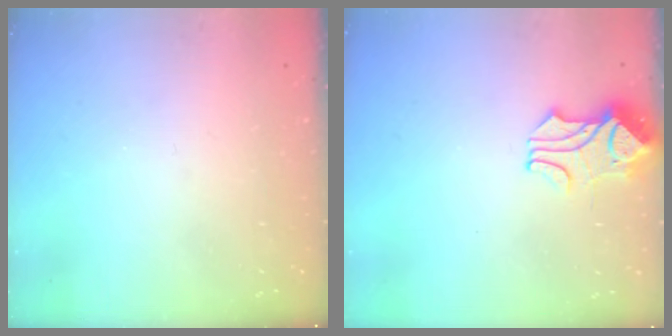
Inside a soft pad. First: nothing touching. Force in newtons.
{"total": 1.6, "press": 1.3, "slide": 1.0}